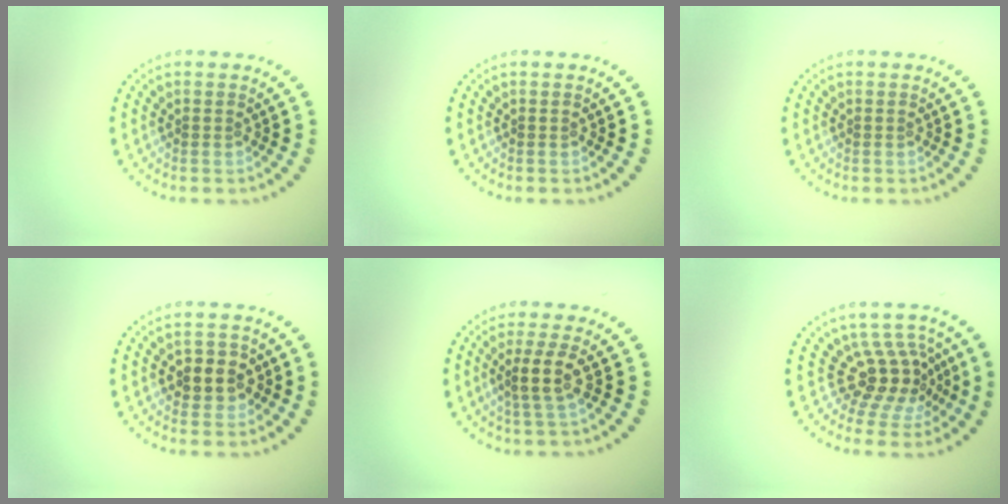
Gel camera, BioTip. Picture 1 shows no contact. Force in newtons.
{"total": 0.0}
{"total": 0.0}
{"total": 2.8, "press": 2.7, "slide": 0.8}
{"total": 2.5, "press": 2.1, "slide": 1.5}
{"total": 3.8, "press": 2.7, "slide": 2.6}